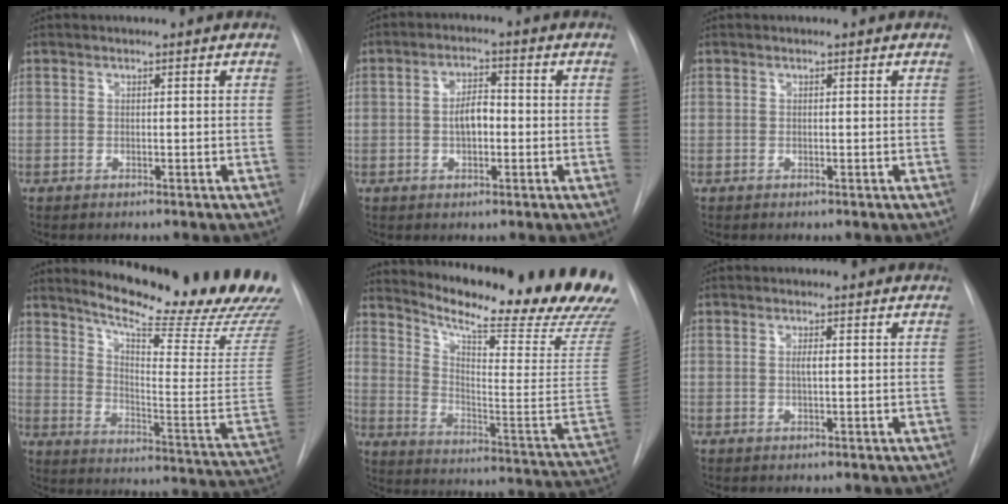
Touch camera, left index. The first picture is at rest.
{"total": 4.2, "force": [-0.4, 2.0, 3.7], "torque": [-0.068, 0.010, -0.008]}
{"total": 0.0}
{"total": 26.2, "force": [22.4, 1.6, 13.5], "torque": [-0.206, -0.114, 0.287]}
{"total": 27.8, "force": [24.3, 0.7, 13.5], "torque": [-0.217, -0.118, 0.315]}
{"total": 1.0, "force": [0.2, 0.1, 1.0], "torque": [-0.024, 0.000, 0.002]}